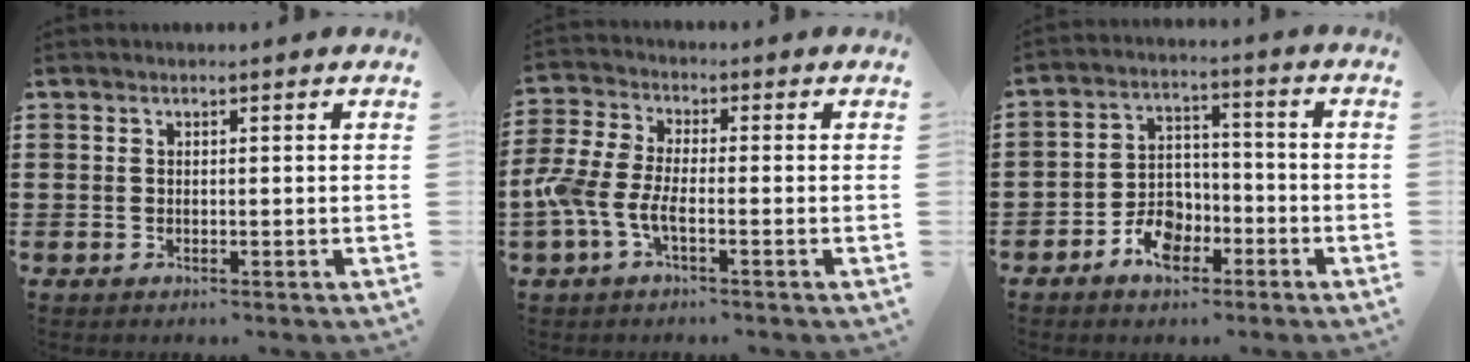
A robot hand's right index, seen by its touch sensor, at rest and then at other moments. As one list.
[{"total": 6.1, "force": [-2.6, 2.1, 5.1], "torque": [-0.134, -0.014, -0.055]}, {"total": 7.0, "force": [-3.7, 4.7, 3.6], "torque": [-0.073, 0.019, -0.068]}]